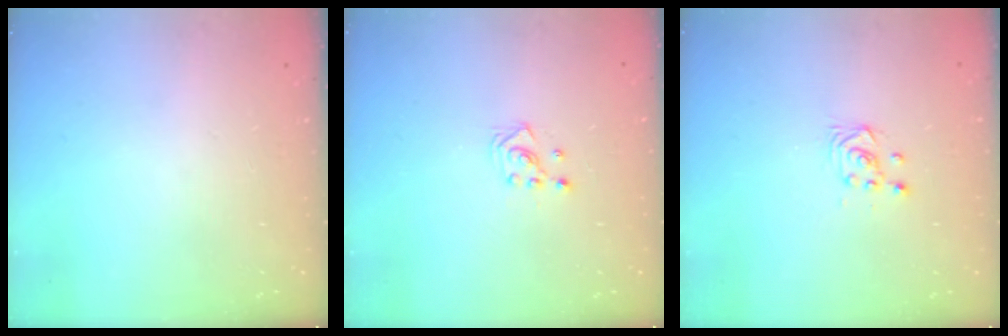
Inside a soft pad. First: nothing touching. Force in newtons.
{"total": 2.9, "press": 2.9, "slide": 0.4}
{"total": 3.5, "press": 3.4, "slide": 0.8}